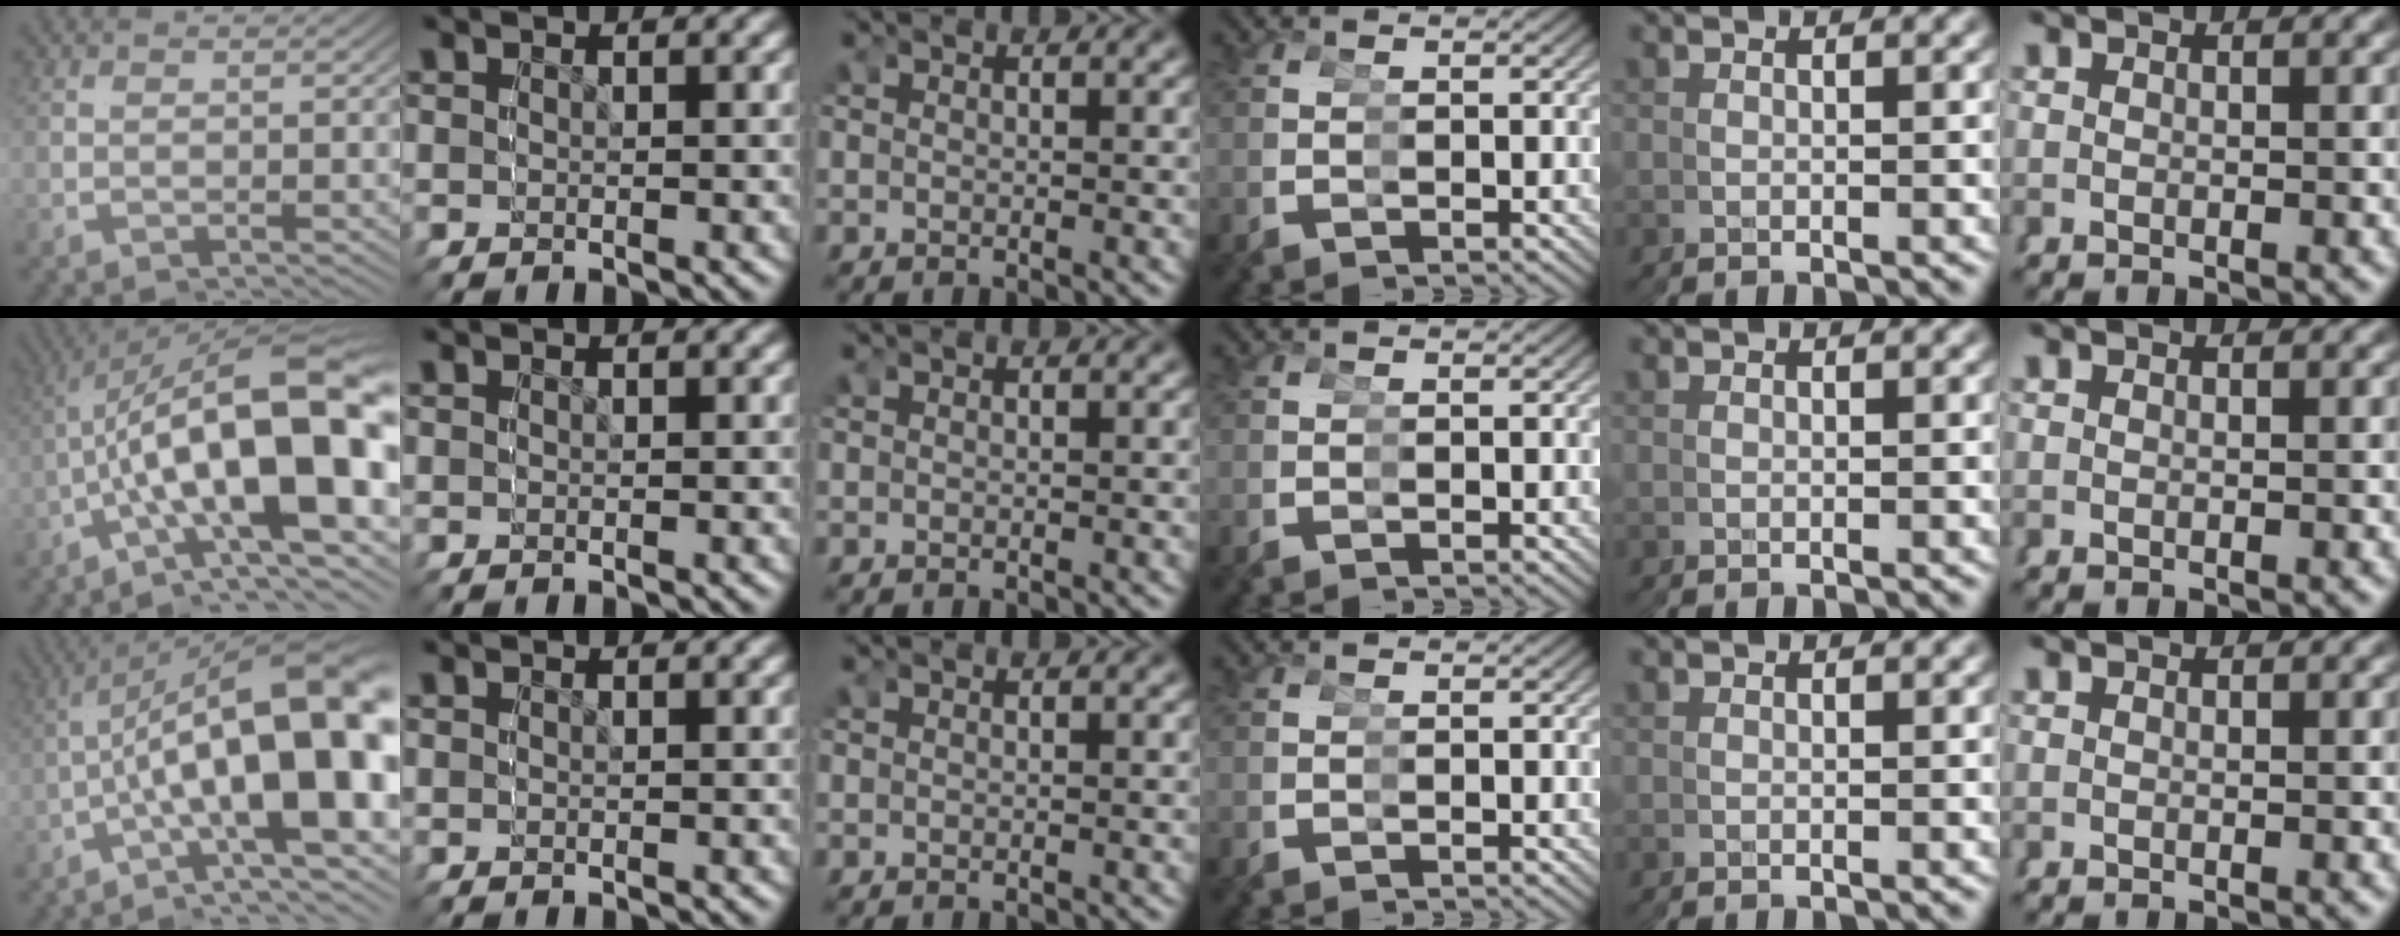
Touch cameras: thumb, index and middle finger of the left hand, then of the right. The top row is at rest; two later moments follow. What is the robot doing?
{"motion": "grasp_and_lifting", "object": "cubes"}